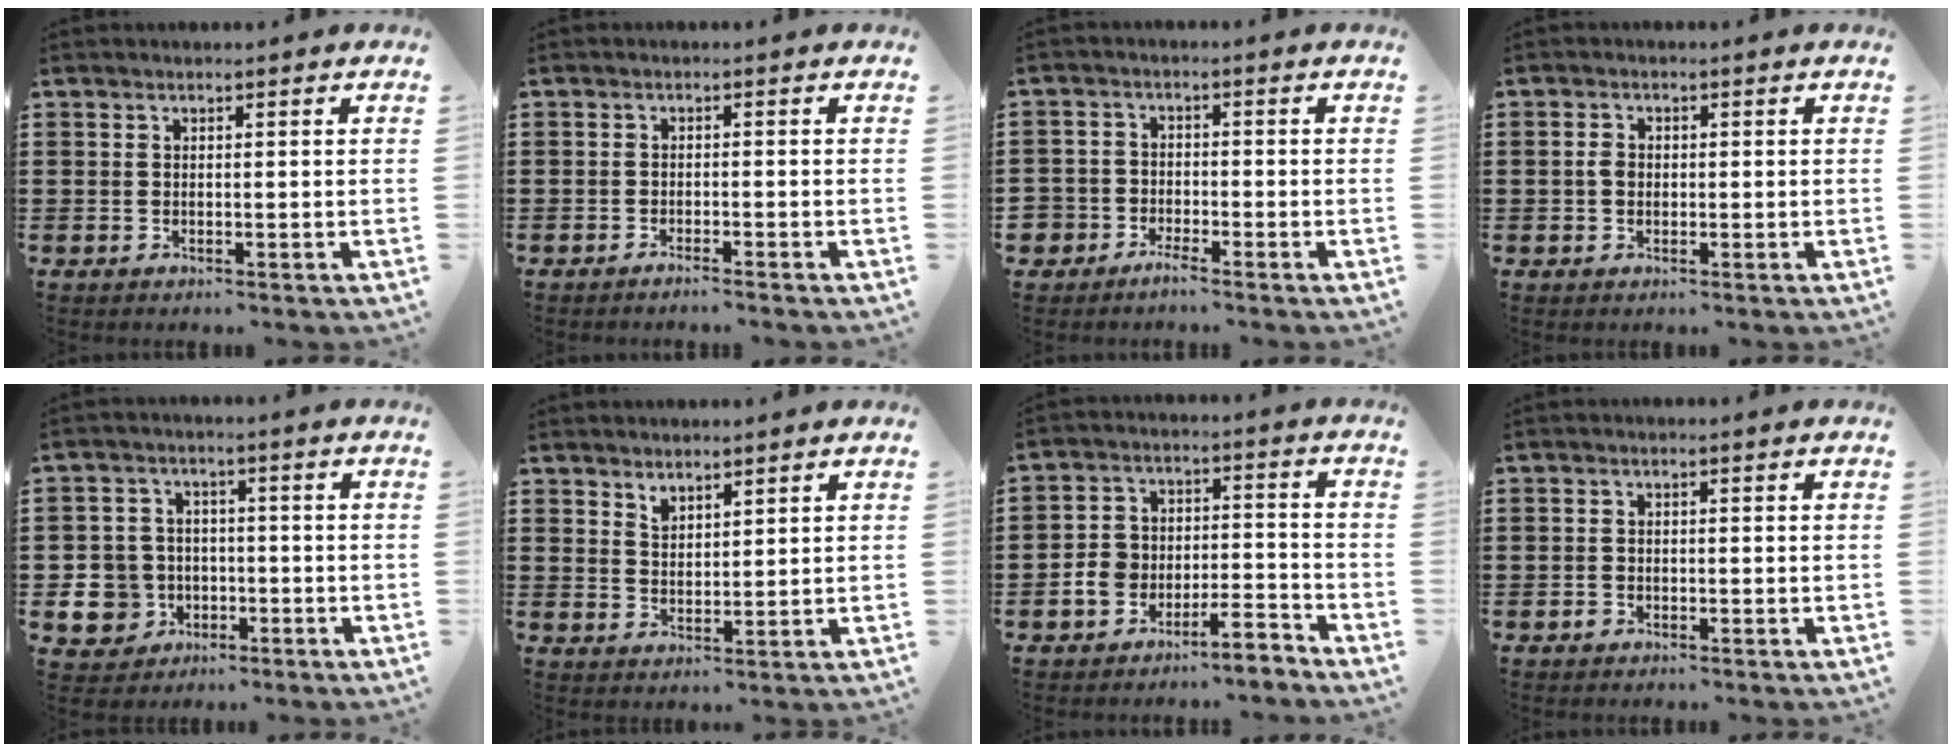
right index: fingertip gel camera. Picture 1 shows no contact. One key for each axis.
{"total": 1.2, "fx": -1.0, "fy": -0.5, "fz": 0.3, "tx": -0.005, "ty": -0.001, "tz": -0.018}
{"total": 2.6, "fx": -2.5, "fy": 0.8, "fz": 0.1, "tx": -0.019, "ty": -0.003, "tz": -0.054}
{"total": 1.5, "fx": -0.2, "fy": 1.1, "fz": 0.9, "tx": -0.020, "ty": 0.005, "tz": -0.005}
{"total": 7.0, "fx": -2.1, "fy": 6.3, "fz": 2.0, "tx": -0.088, "ty": 0.003, "tz": -0.039}
{"total": 2.6, "fx": 2.5, "fy": 0.7, "fz": 0.1, "tx": -0.006, "ty": 0.000, "tz": 0.049}
{"total": 5.5, "fx": -4.8, "fy": 2.0, "fz": 1.8, "tx": -0.032, "ty": 0.017, "tz": -0.093}
{"total": 1.0, "fx": -0.7, "fy": 0.7, "fz": 0.2, "tx": -0.007, "ty": 0.001, "tz": -0.017}